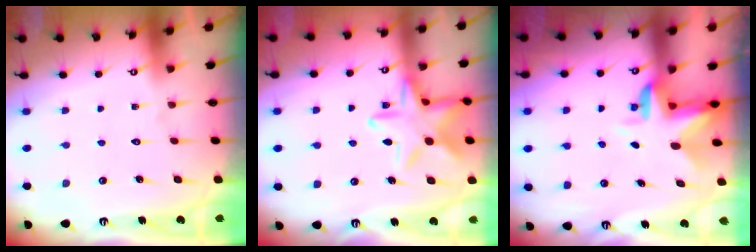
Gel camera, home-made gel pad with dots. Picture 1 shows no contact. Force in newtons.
{"total": 15.6, "press": 15.6, "slide": 0.9}
{"total": 3.4, "press": 3.3, "slide": 0.7}